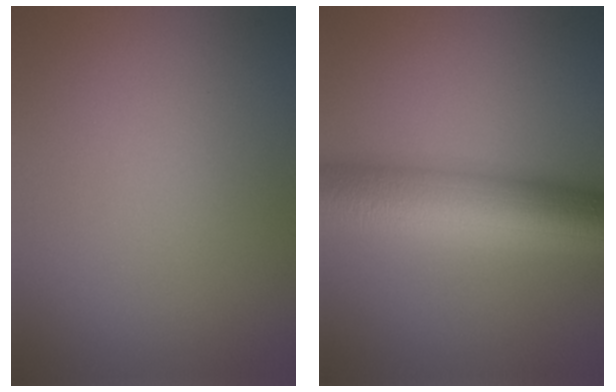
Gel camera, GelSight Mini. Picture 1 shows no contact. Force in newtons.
{"total": 10.0, "press": 10.0, "slide": 0.2}